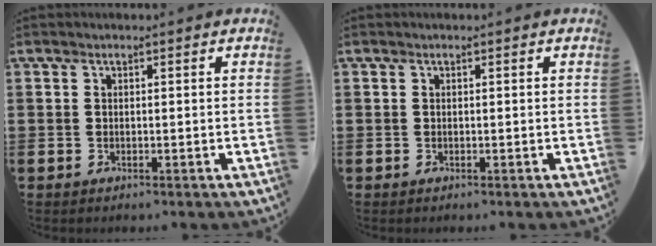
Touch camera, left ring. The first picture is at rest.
{"total": 0.0}